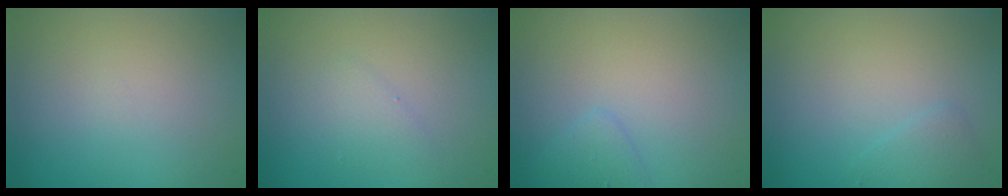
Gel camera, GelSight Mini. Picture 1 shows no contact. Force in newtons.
{"total": 1.4, "press": 1.4, "slide": 0.1}
{"total": 1.3, "press": 1.3, "slide": 0.0}
{"total": 1.1, "press": 1.1, "slide": 0.1}